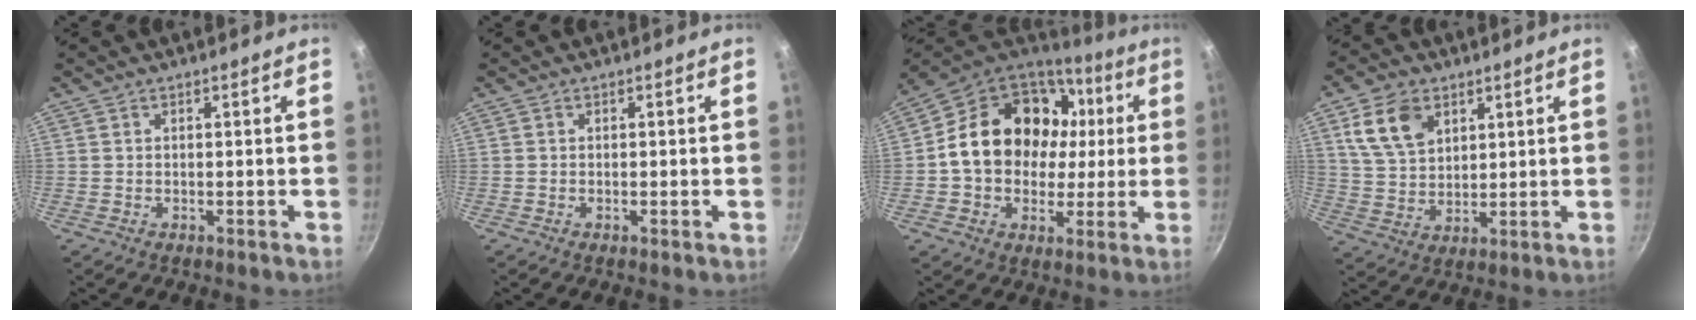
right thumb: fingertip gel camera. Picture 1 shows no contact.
{"total": 0.5, "force": [-0.2, 0.1, 0.5], "torque": [-0.009, 0.000, -0.005]}
{"total": 22.9, "force": [3.2, 17.9, 13.9], "torque": [-0.215, 0.034, 0.053]}
{"total": 10.6, "force": [4.8, 7.0, 6.2], "torque": [-0.099, -0.014, 0.096]}